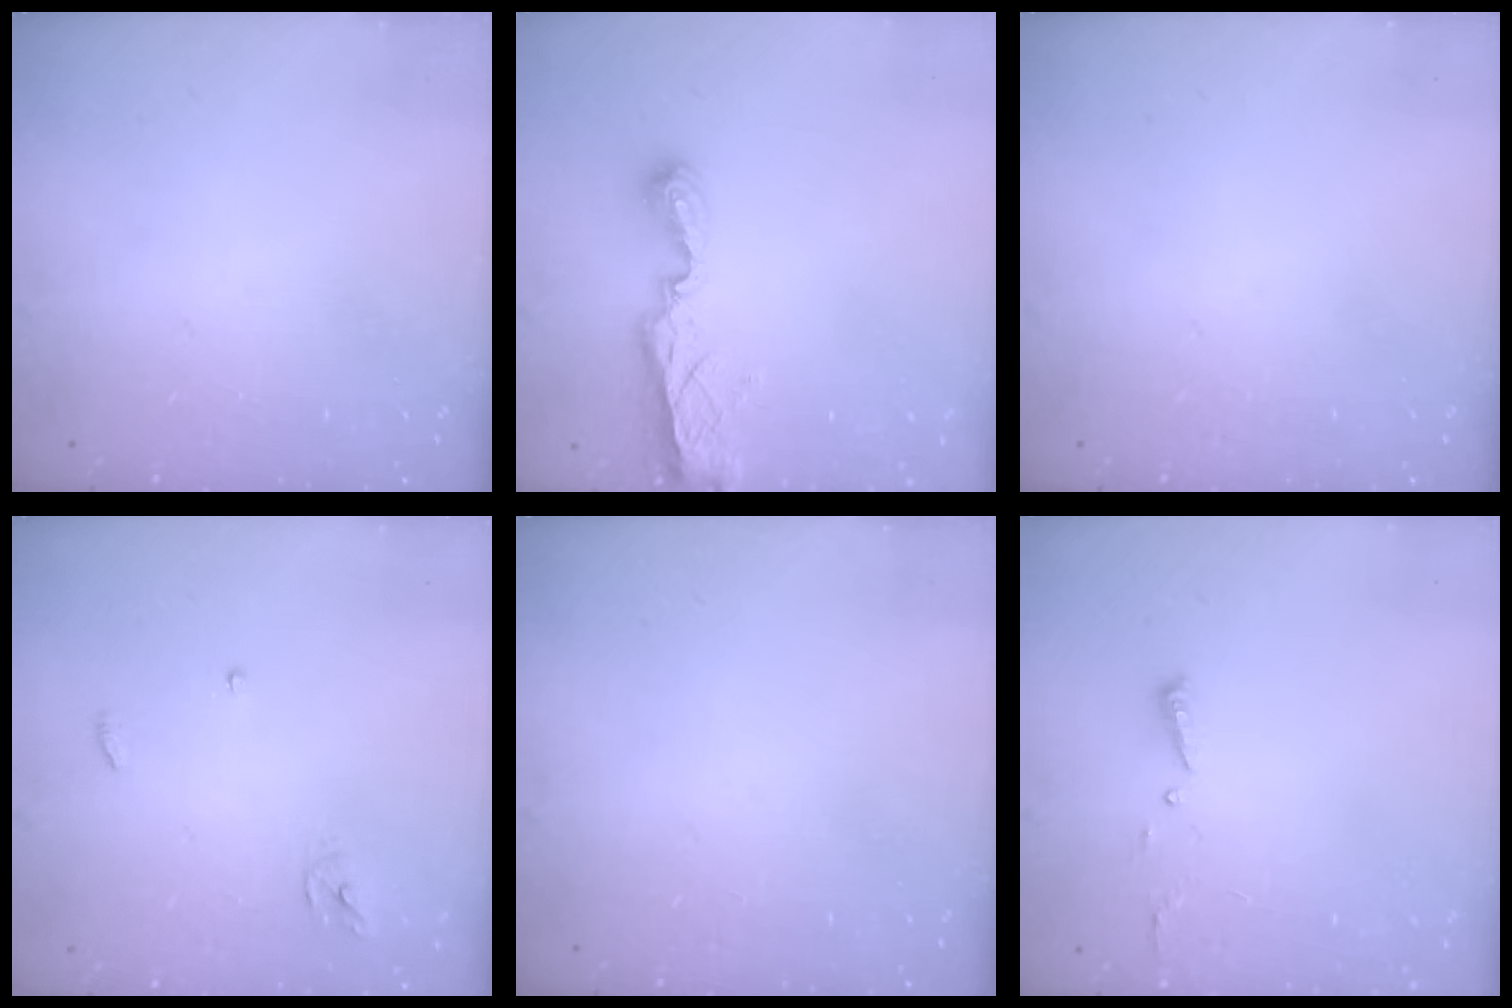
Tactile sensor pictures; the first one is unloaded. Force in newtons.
{"total": 8.5, "press": 8.5, "slide": 0.8}
{"total": 0.0}
{"total": 3.9, "press": 3.9, "slide": 0.4}
{"total": 0.0}
{"total": 4.4, "press": 4.4, "slide": 0.4}